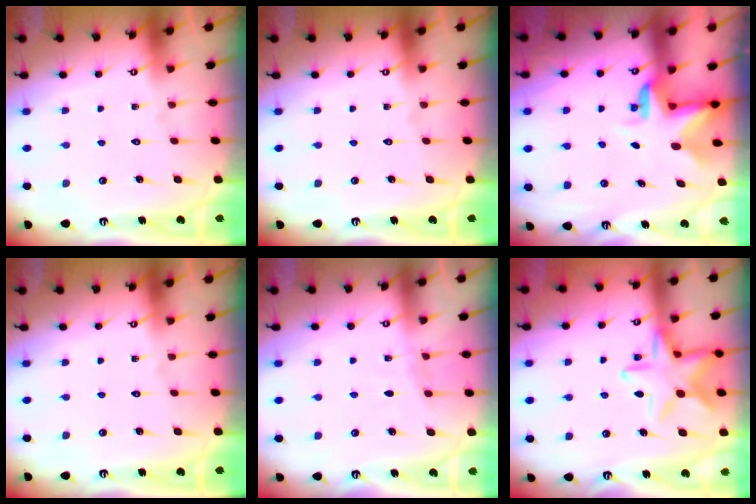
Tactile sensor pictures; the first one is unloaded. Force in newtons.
{"total": 0.0}
{"total": 3.0, "press": 3.0, "slide": 0.4}
{"total": 0.0}
{"total": 3.3, "press": 3.2, "slide": 0.4}
{"total": 15.1, "press": 15.1, "slide": 0.9}